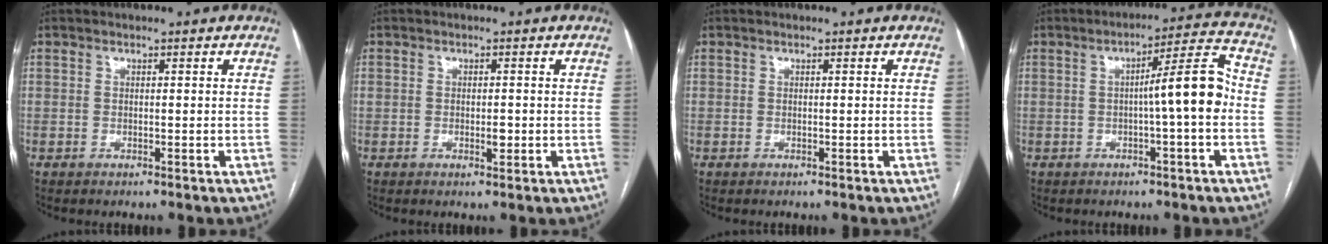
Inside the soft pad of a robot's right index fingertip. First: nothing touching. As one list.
[{"total": 2.0, "force": [-0.2, 1.0, 1.7], "torque": [-0.028, 0.004, 0.001]}, {"total": 0.0}, {"total": 8.7, "force": [-1.0, 0.0, 8.6], "torque": [-0.121, 0.024, -0.017]}]